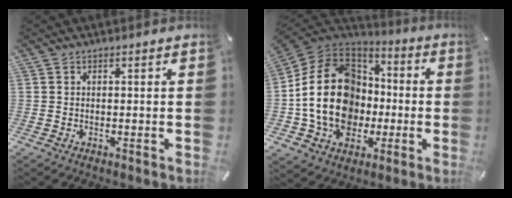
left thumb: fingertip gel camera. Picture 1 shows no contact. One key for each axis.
{"total": 21.7, "fx": -3.0, "fy": 17.5, "fz": 12.5, "tx": -0.260, "ty": 0.018, "tz": -0.041}